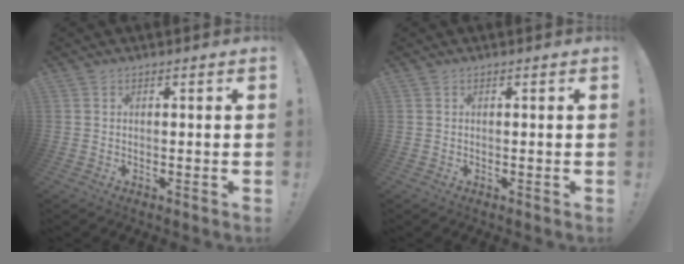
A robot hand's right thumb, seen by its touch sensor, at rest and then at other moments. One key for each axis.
{"total": 0.0}